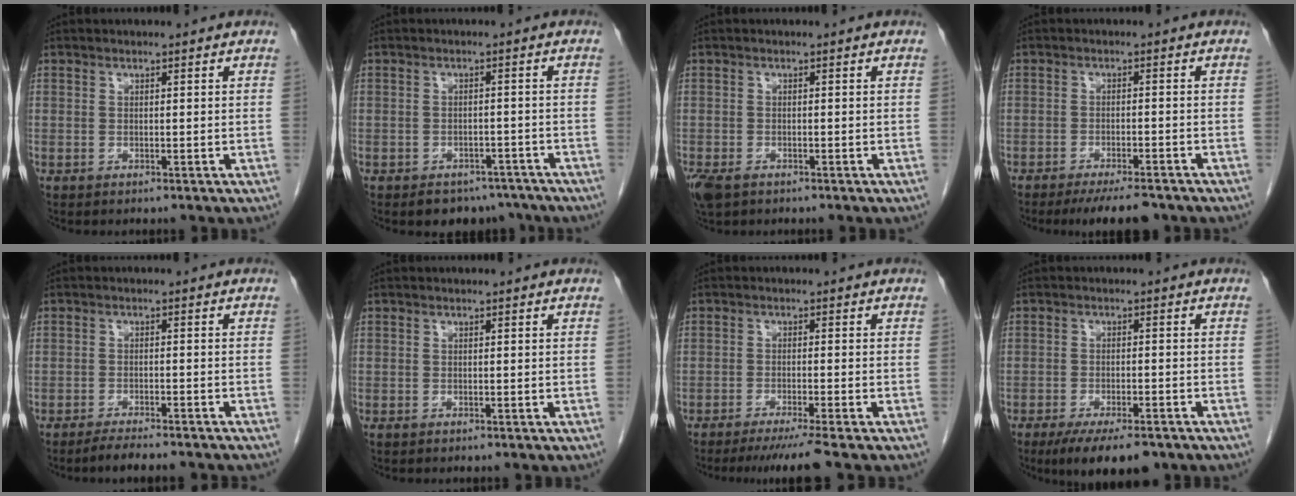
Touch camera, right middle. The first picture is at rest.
{"total": 5.6, "force": [-4.6, 3.1, 0.7], "torque": [0.009, 0.009, -0.058]}
{"total": 4.4, "force": [-2.8, 2.3, 2.5], "torque": [-0.058, -0.012, -0.047]}
{"total": 7.1, "force": [-5.9, 1.3, 3.6], "torque": [-0.047, -0.010, -0.091]}
{"total": 7.1, "force": [-6.3, 0.6, 3.2], "torque": [-0.038, -0.009, -0.093]}
{"total": 0.0}
{"total": 6.3, "force": [-5.2, -1.7, 3.2], "torque": [-0.034, -0.021, -0.083]}
{"total": 9.4, "force": [-6.9, 2.6, 5.8], "torque": [-0.084, -0.013, -0.102]}